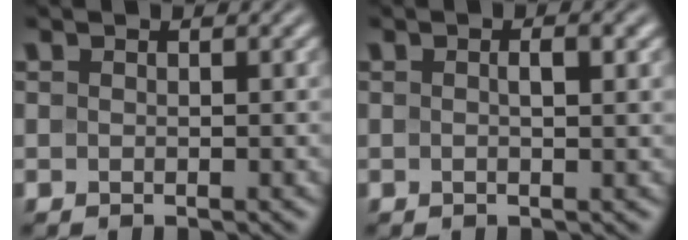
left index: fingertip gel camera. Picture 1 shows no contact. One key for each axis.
{"total": 2.1, "fx": 0.2, "fy": 0.5, "fz": 2.0, "tx": -0.029, "ty": 0.000, "tz": -0.002}